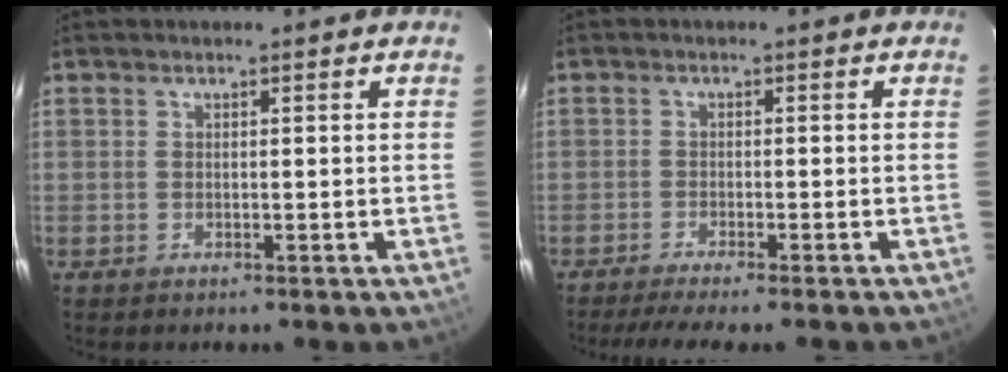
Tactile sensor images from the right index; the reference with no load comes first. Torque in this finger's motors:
{"motor_torque": [1.03, -1.10, 0.28, 0.07]}